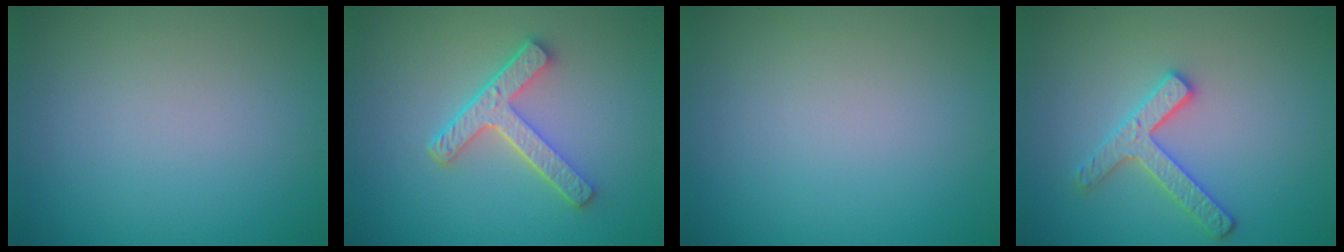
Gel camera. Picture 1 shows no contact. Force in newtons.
{"total": 4.4, "press": 3.4, "slide": 2.7}
{"total": 0.0}
{"total": 2.9, "press": 2.8, "slide": 0.6}